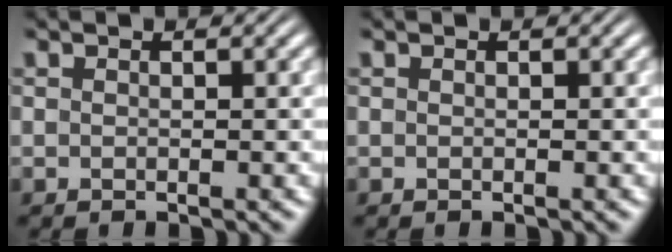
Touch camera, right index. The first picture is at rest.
{"total": 0.0}